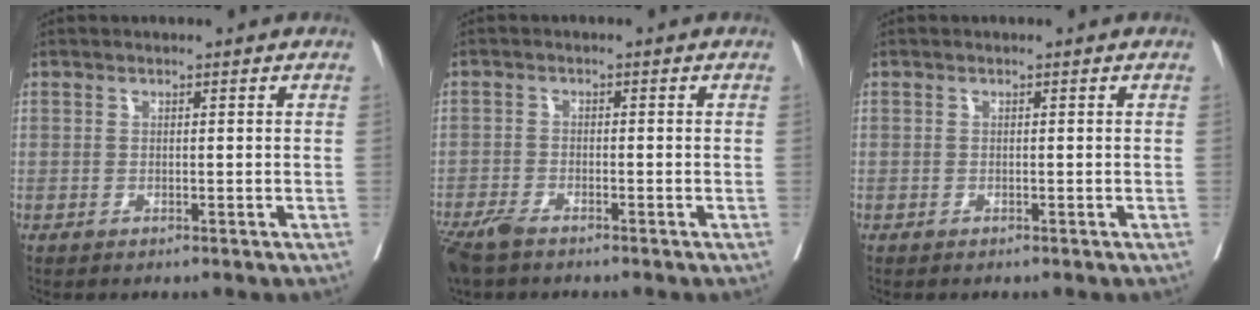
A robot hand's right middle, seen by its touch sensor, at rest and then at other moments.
{"total": 4.4, "force": [-3.5, 1.1, 2.3], "torque": [-0.045, -0.009, -0.065]}
{"total": 0.0}